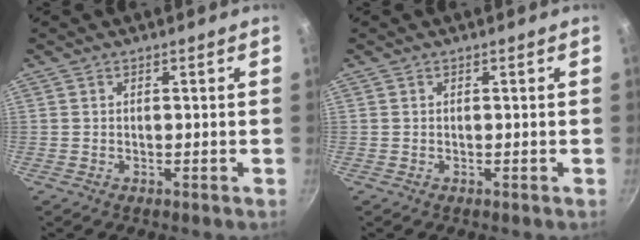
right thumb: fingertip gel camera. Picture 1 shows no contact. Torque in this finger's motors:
{"motor_torque": [-0.01, -0.01, -0.03, 0.04, 0.00]}